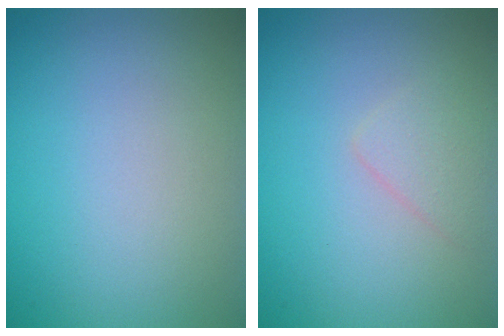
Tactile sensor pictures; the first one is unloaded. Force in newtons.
{"total": 1.5, "press": 1.5, "slide": 0.0}